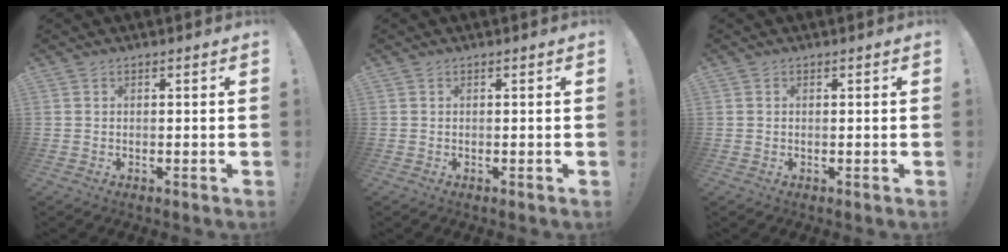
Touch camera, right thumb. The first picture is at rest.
{"total": 0.0}
{"total": 0.0}